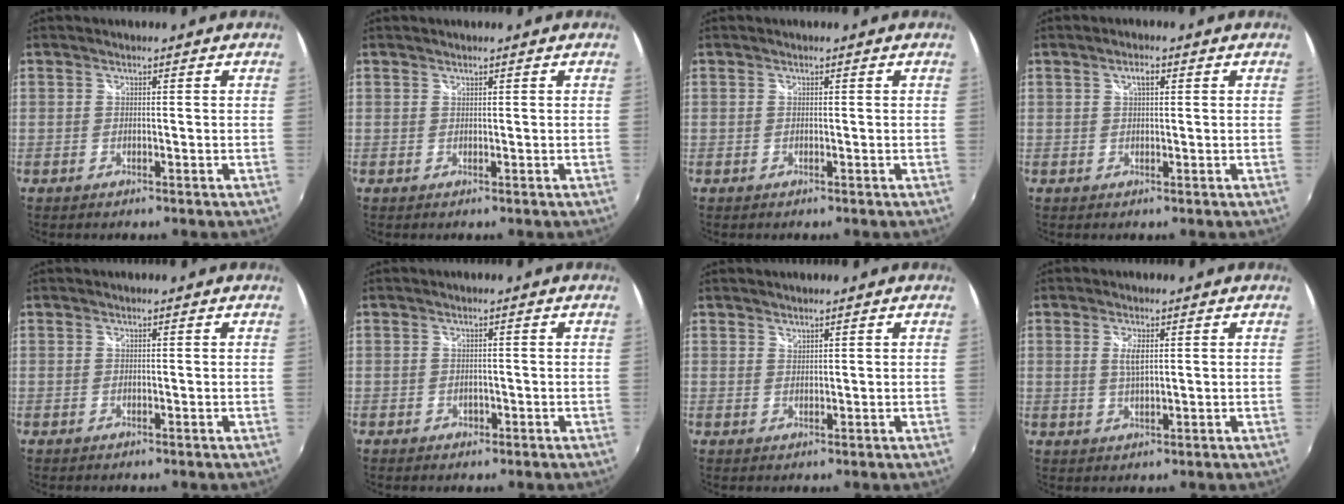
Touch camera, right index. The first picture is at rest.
{"total": 0.0}
{"total": 0.0}
{"total": 2.1, "force": [0.8, 0.9, 1.8], "torque": [-0.030, 0.006, 0.012]}
{"total": 0.0}
{"total": 1.4, "force": [-0.7, 1.2, 0.4], "torque": [-0.007, -0.003, -0.009]}
{"total": 1.0, "force": [1.0, 0.3, 0.1], "torque": [-0.001, 0.001, 0.018]}
{"total": 3.2, "force": [0.8, 1.0, 2.9], "torque": [-0.055, -0.003, 0.015]}